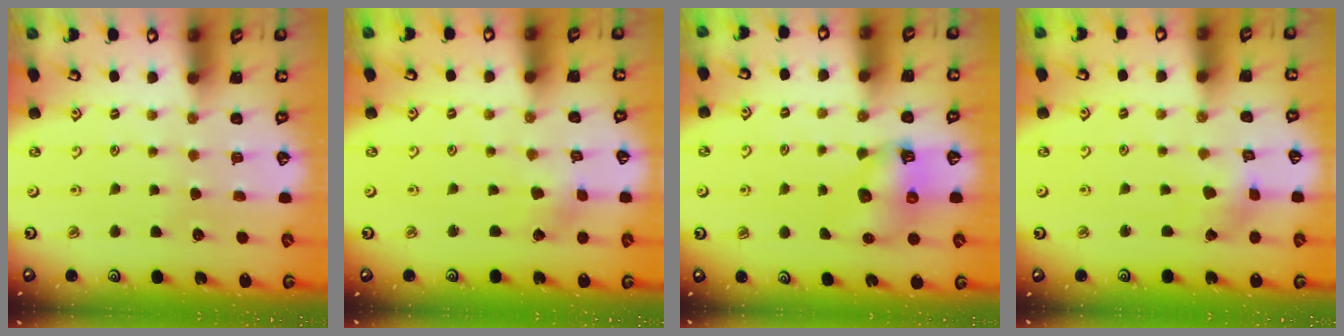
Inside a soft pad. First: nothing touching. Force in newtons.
{"total": 2.4, "press": 2.4, "slide": 0.3}
{"total": 6.9, "press": 6.8, "slide": 0.8}
{"total": 2.4, "press": 2.3, "slide": 0.4}